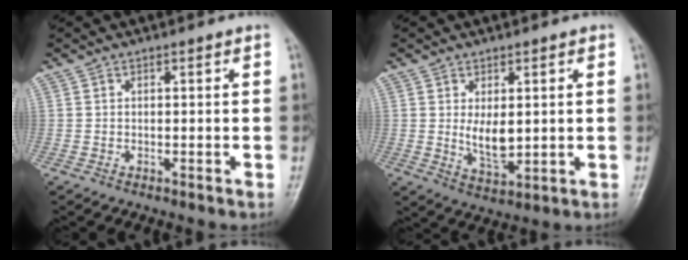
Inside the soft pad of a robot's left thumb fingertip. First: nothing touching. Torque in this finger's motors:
{"motor_torque": [1.07, 1.12, 1.06, -0.13, 0.09]}